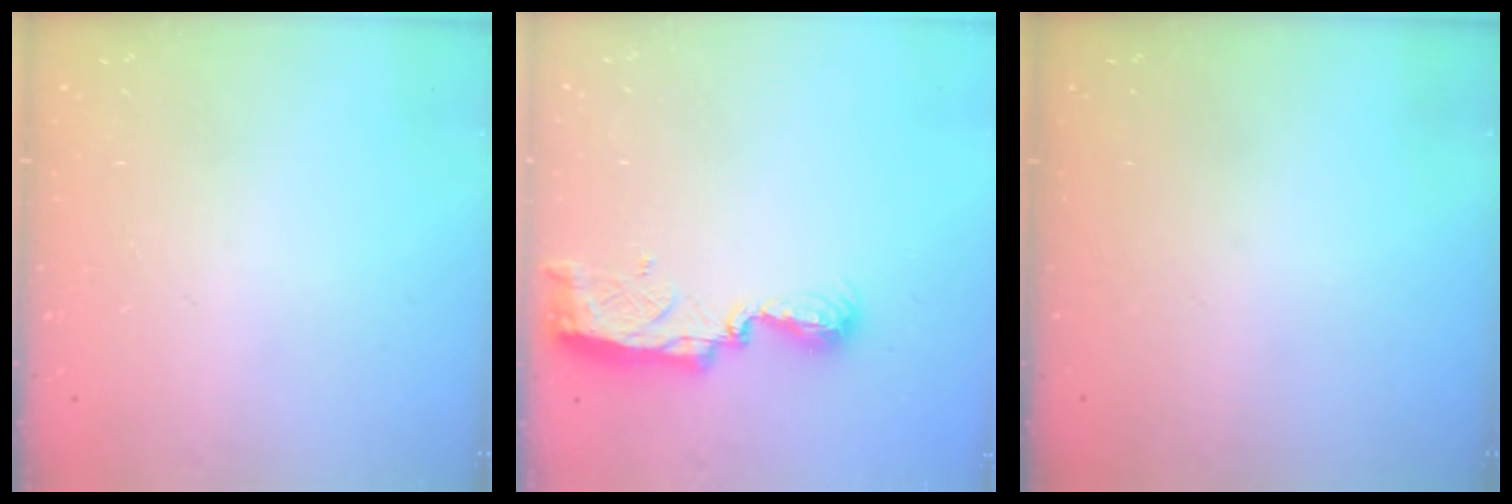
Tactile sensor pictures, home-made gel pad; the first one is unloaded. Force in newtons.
{"total": 7.7, "press": 7.6, "slide": 0.6}
{"total": 0.0}